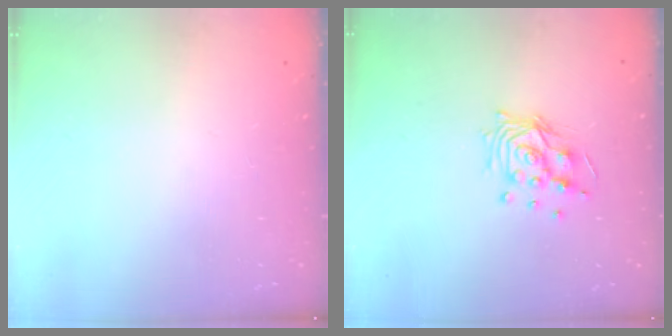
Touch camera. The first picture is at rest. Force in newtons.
{"total": 11.5, "press": 11.4, "slide": 1.0}